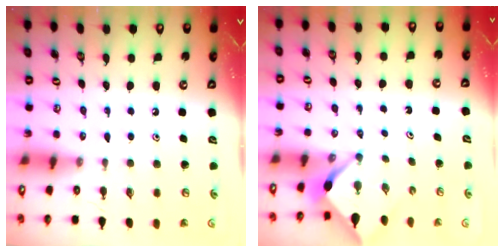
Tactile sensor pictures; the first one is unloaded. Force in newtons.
{"total": 2.4, "press": 2.4, "slide": 0.2}